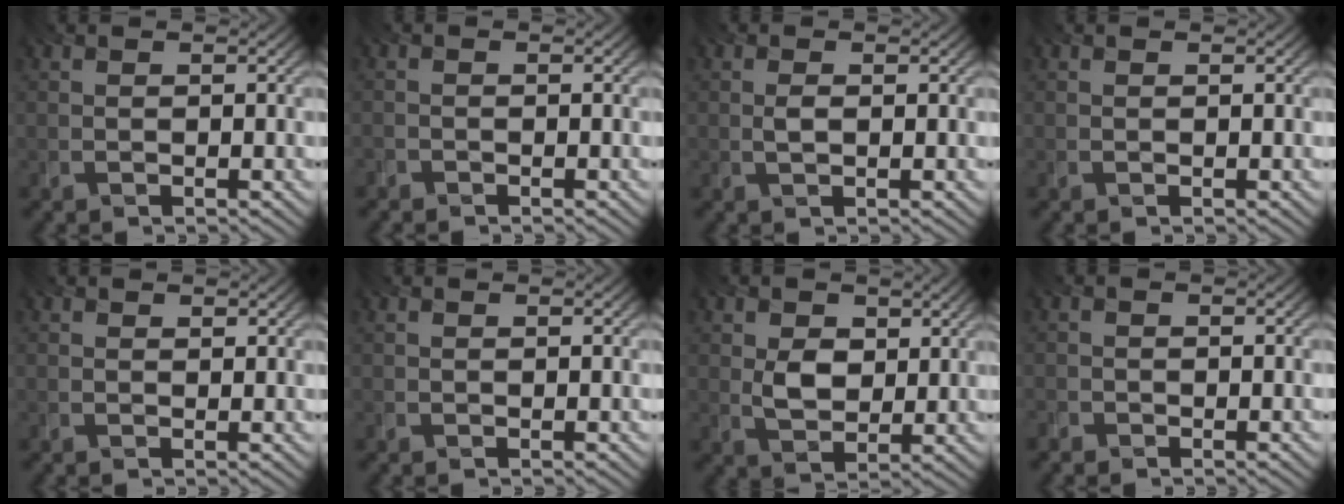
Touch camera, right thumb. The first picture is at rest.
{"total": 1.0, "force": [-1.0, 0.1, -0.1], "torque": [0.004, -0.005, -0.021]}
{"total": 0.9, "force": [0.2, 0.4, 0.8], "torque": [-0.019, 0.000, 0.003]}
{"total": 0.0}
{"total": 0.7, "force": [0.6, 0.2, 0.1], "torque": [-0.002, -0.001, 0.011]}
{"total": 0.0}
{"total": 4.4, "force": [1.3, 3.2, 2.8], "torque": [-0.062, -0.006, 0.023]}
{"total": 1.3, "force": [-1.1, 0.7, 0.0], "torque": [0.001, -0.004, -0.026]}